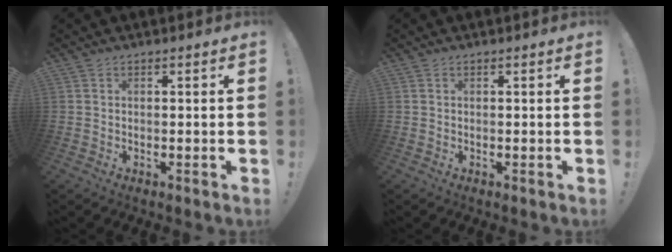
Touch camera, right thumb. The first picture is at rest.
{"total": 0.0}